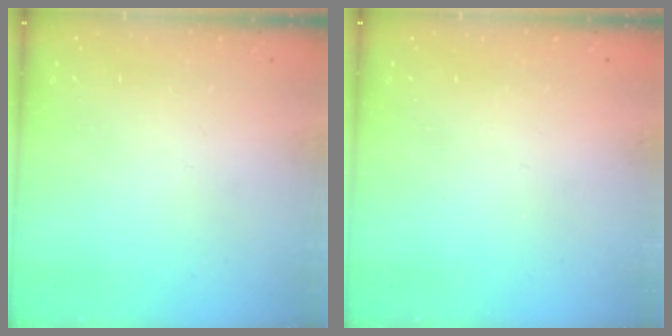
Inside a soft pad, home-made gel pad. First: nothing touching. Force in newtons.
{"total": 0.0}